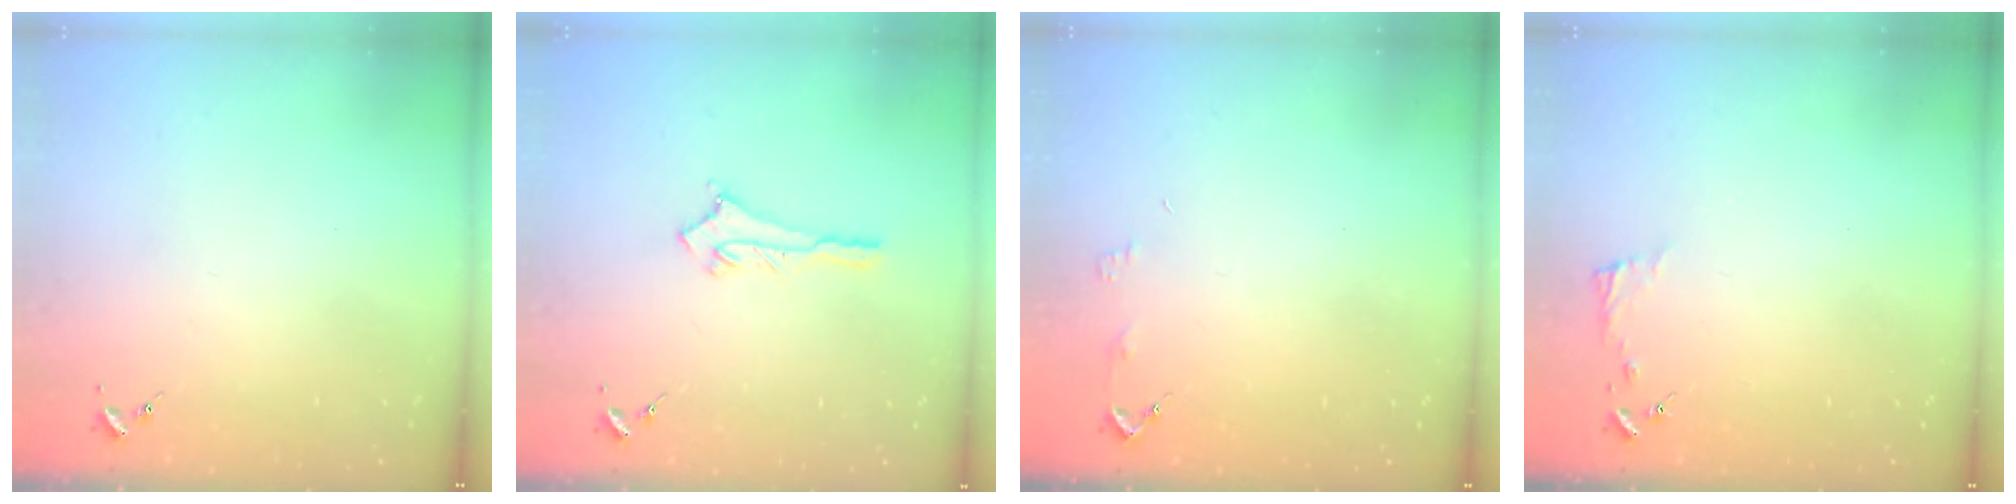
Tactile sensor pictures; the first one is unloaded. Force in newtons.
{"total": 6.2, "press": 6.2, "slide": 0.5}
{"total": 2.9, "press": 2.9, "slide": 0.2}
{"total": 4.0, "press": 4.0, "slide": 0.4}